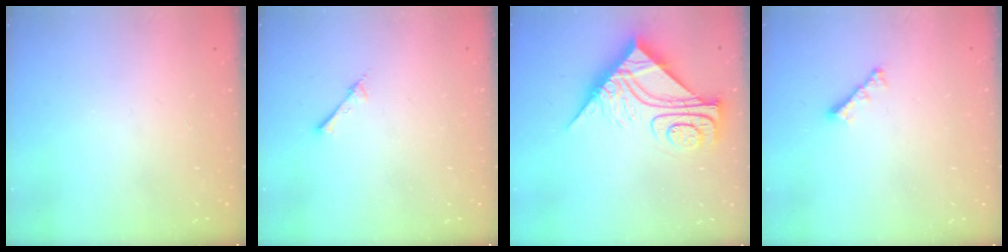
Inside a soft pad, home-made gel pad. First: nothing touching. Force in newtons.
{"total": 2.8, "press": 2.8, "slide": 0.3}
{"total": 13.3, "press": 13.2, "slide": 1.4}
{"total": 2.8, "press": 2.7, "slide": 0.6}